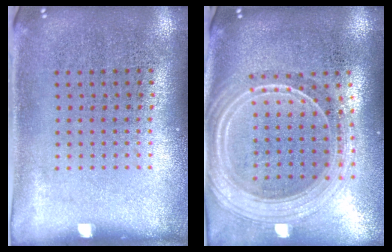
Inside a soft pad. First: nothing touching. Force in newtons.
{"total": 2.5, "press": 2.2, "slide": 1.3}